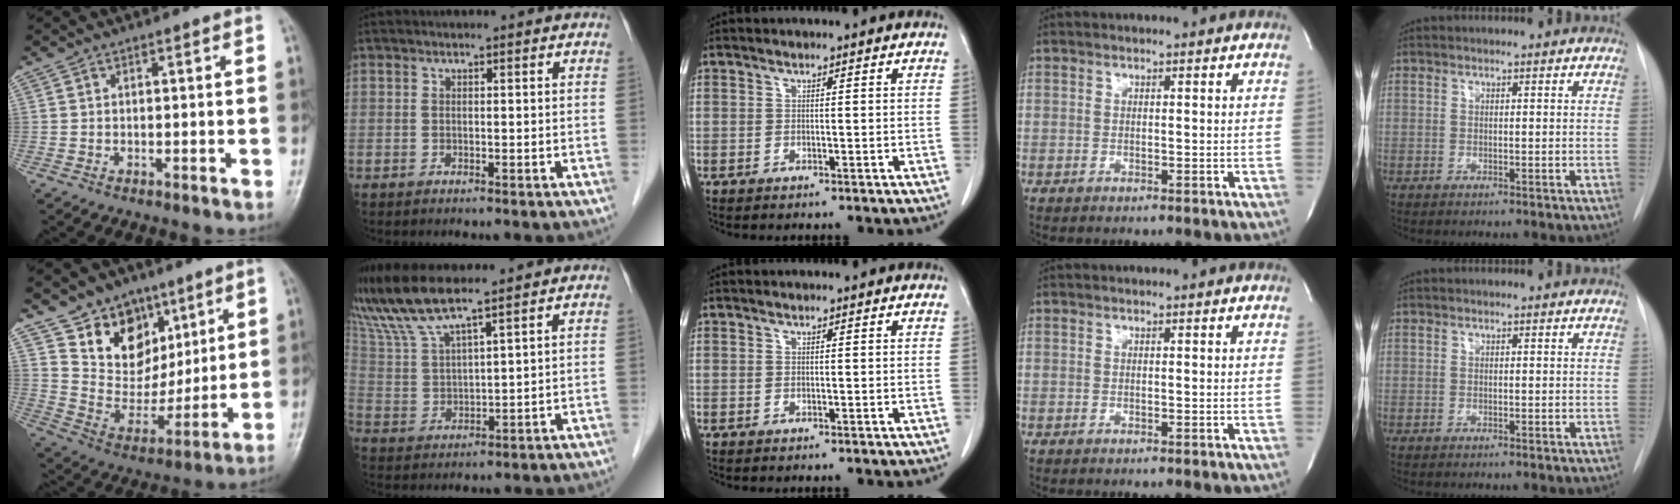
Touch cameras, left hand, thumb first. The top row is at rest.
{"thumb": {"total": 14.4, "force": [8.3, 10.4, 5.6], "torque": [-0.044, -0.049, 0.156]}, "index": {"total": 9.2, "force": [7.8, -0.4, 4.9], "torque": [-0.114, 0.006, 0.158]}}